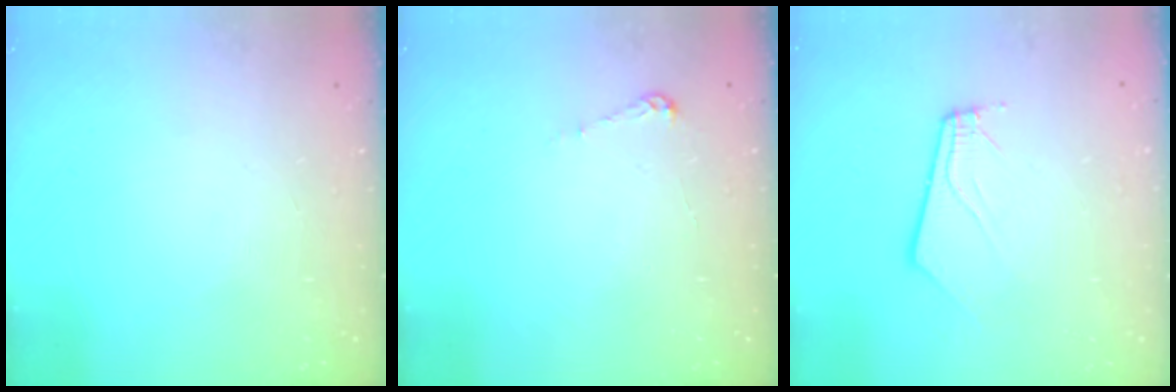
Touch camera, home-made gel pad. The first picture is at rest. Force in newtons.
{"total": 3.9, "press": 3.9, "slide": 0.3}
{"total": 3.8, "press": 3.8, "slide": 0.3}